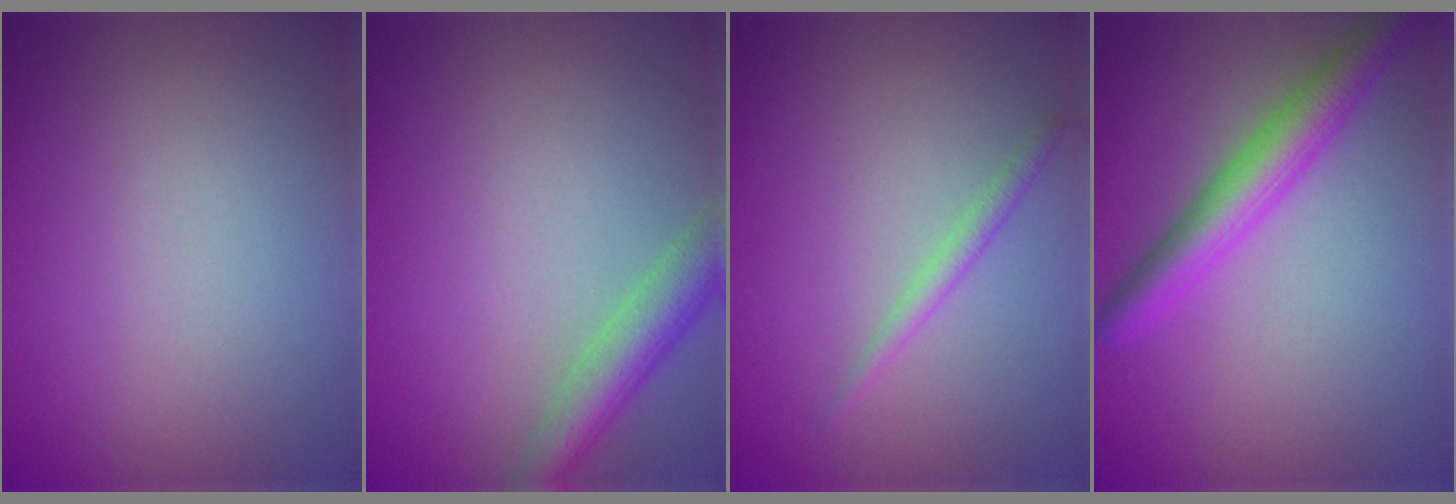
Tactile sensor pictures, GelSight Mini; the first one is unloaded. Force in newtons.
{"total": 3.8, "press": 3.8, "slide": 0.2}
{"total": 1.2, "press": 1.2, "slide": 0.0}
{"total": 4.3, "press": 4.3, "slide": 0.2}